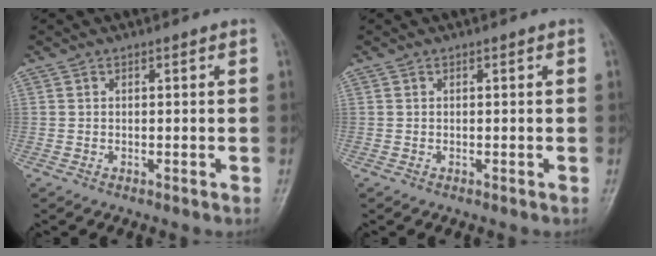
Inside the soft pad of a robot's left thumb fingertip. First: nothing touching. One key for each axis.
{"total": 0.0}